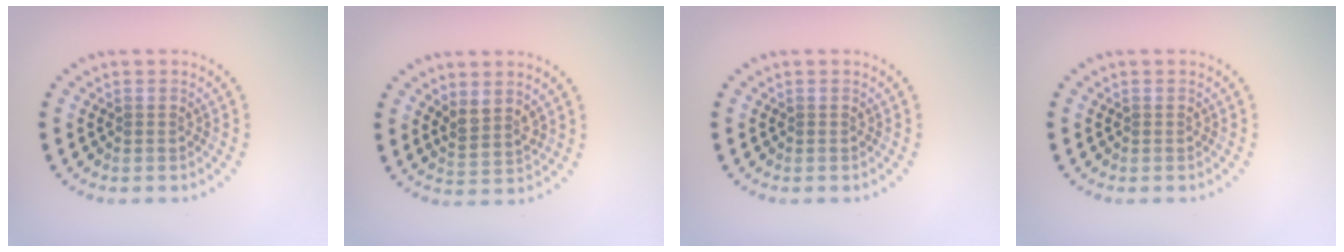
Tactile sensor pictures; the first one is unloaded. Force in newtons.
{"total": 2.2, "press": 1.8, "slide": 1.3}
{"total": 0.0}
{"total": 0.0}